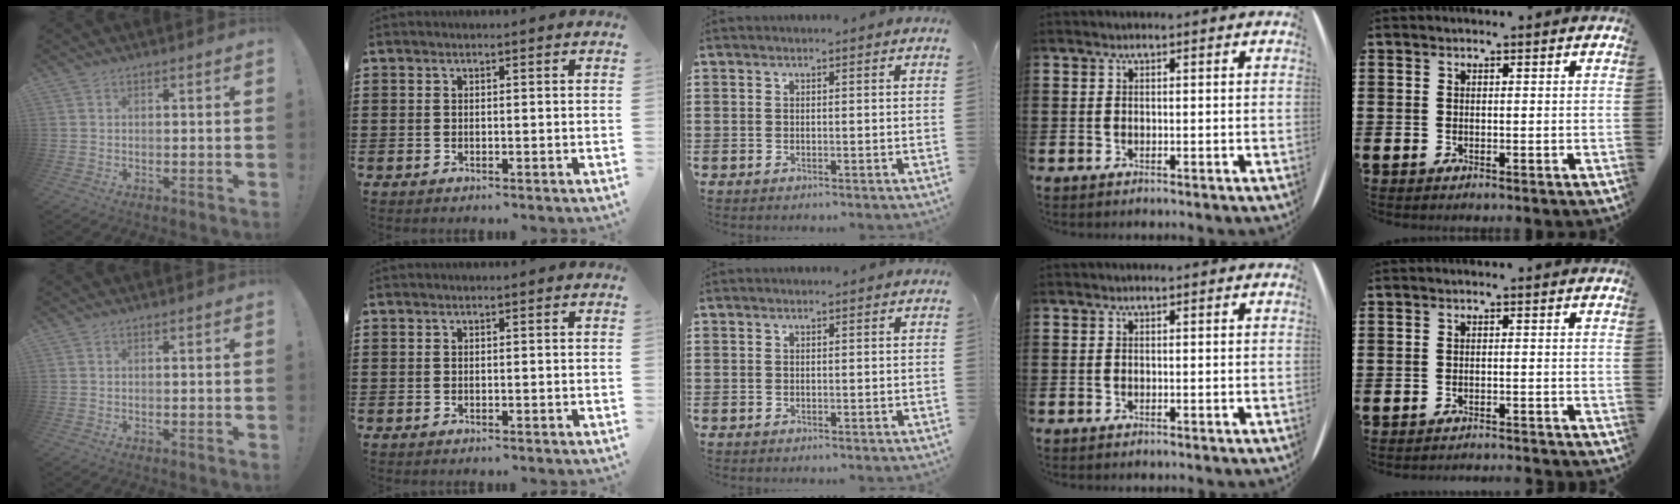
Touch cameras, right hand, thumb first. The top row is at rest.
{"little": {"total": 1.2, "force": [-1.2, -0.2, -0.1], "torque": [-0.001, 0.003, -0.026]}}